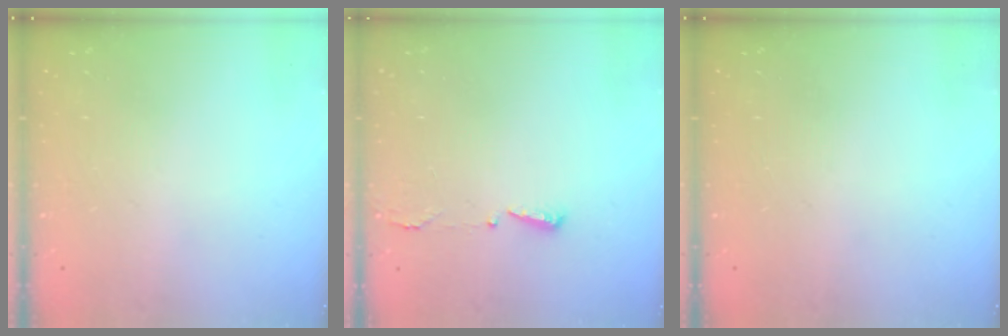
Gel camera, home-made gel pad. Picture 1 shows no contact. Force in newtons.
{"total": 2.9, "press": 2.8, "slide": 0.6}
{"total": 0.0}